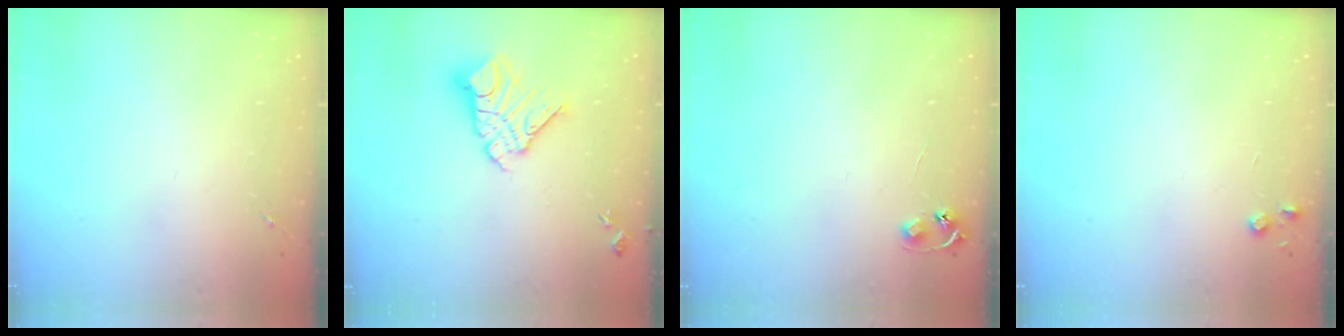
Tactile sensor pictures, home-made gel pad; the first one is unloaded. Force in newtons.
{"total": 14.1, "press": 14.1, "slide": 1.4}
{"total": 4.8, "press": 4.7, "slide": 0.5}
{"total": 3.8, "press": 3.7, "slide": 0.5}